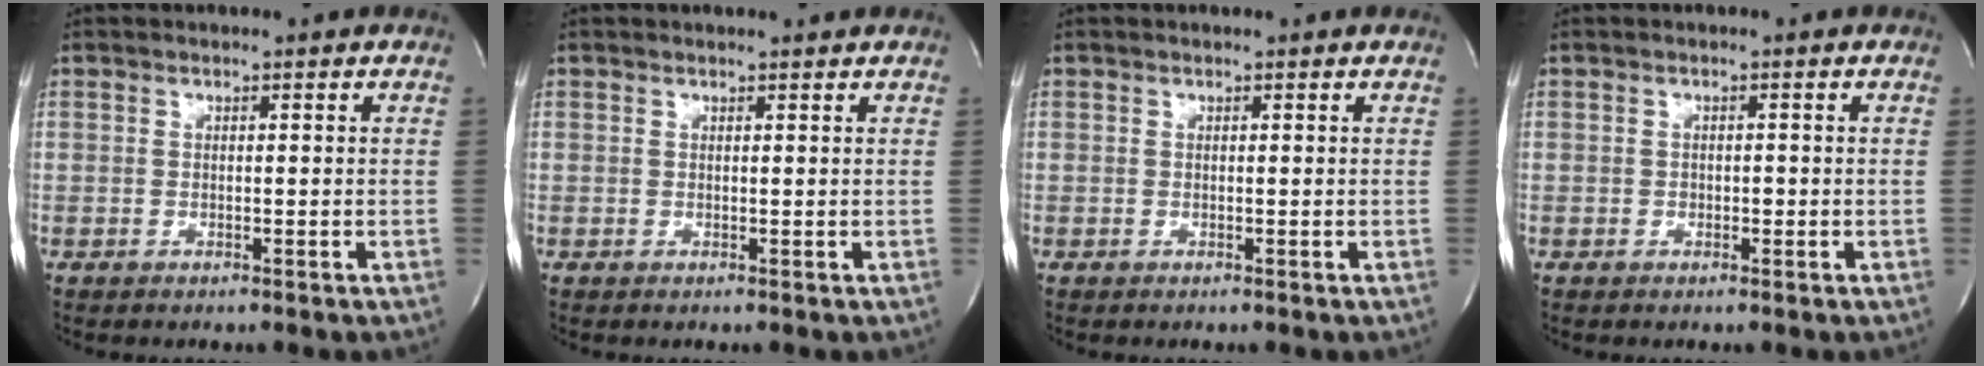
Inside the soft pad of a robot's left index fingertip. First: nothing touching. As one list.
[{"total": 1.3, "force": [1.3, -0.1, 0.1], "torque": [-0.007, -0.002, 0.016]}, {"total": 0.9, "force": [0.9, 0.1, 0.1], "torque": [-0.007, 0.004, 0.008]}, {"total": 0.7, "force": [-0.3, 0.5, 0.4], "torque": [-0.002, -0.001, -0.008]}]